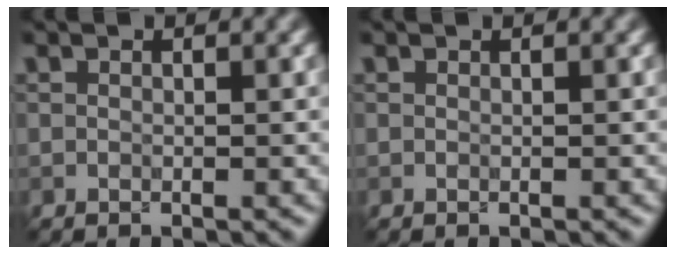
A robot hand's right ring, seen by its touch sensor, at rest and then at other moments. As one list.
[{"total": 0.0}]